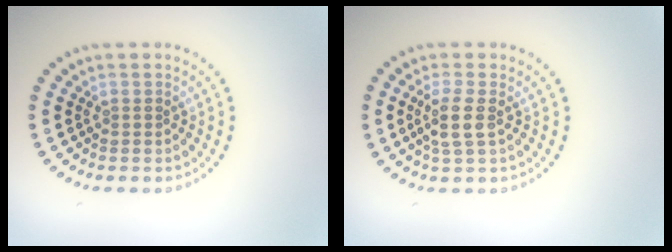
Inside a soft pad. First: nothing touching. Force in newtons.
{"total": 2.4, "press": 2.0, "slide": 1.3}